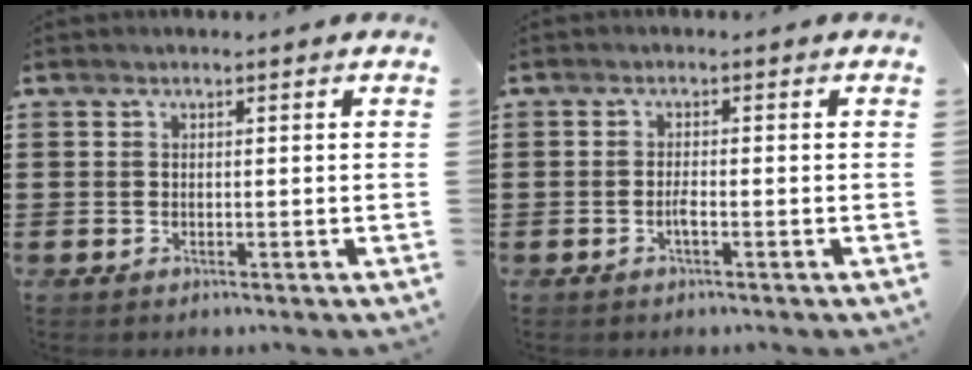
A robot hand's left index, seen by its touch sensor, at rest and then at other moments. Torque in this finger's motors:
{"motor_torque": [0.00, 0.00, 0.00, 0.02]}